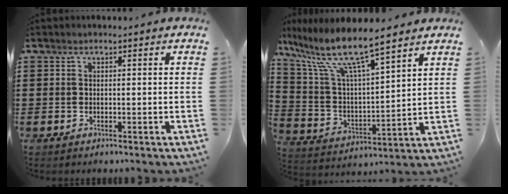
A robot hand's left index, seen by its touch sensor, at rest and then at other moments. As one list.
[{"total": 9.7, "force": [7.9, 0.7, 5.6], "torque": [-0.149, -0.053, 0.127]}]